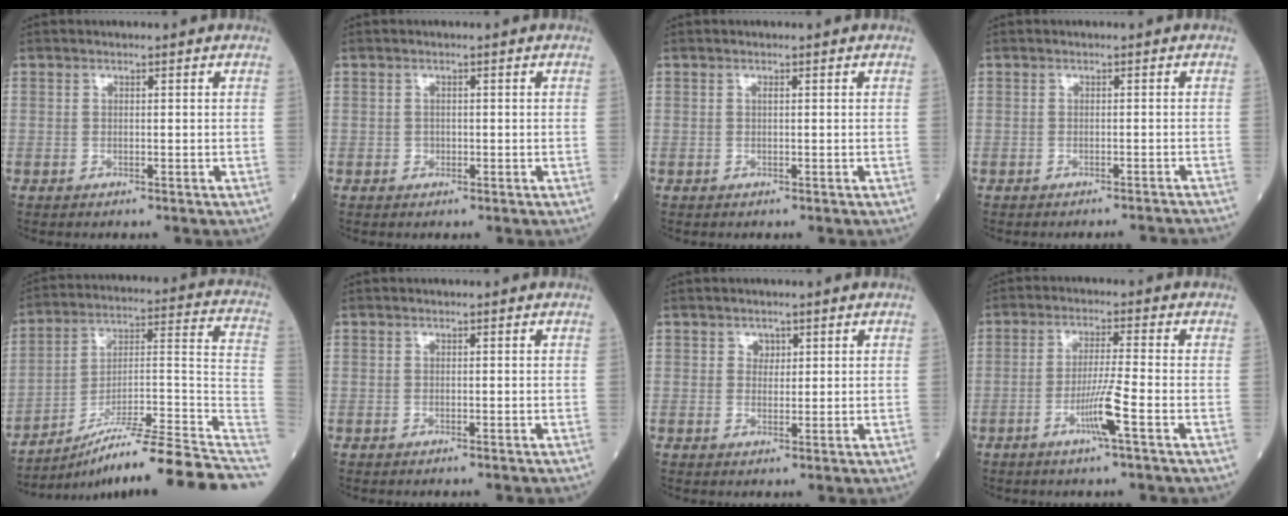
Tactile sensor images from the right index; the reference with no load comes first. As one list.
[{"total": 0.6, "force": [-0.2, 0.6, 0.1], "torque": [0.001, 0.004, -0.005]}, {"total": 0.0}, {"total": 4.6, "force": [-4.5, -0.6, 0.8], "torque": [-0.011, -0.012, -0.048]}, {"total": 23.0, "force": [-17.8, 0.0, 14.7], "torque": [-0.160, 0.016, -0.281]}, {"total": 0.9, "force": [-0.8, -0.1, 0.4], "torque": [-0.008, -0.001, -0.011]}, {"total": 1.5, "force": [0.7, 1.2, 0.5], "torque": [-0.001, -0.002, 0.009]}, {"total": 5.5, "force": [-2.4, -1.0, 4.8], "torque": [-0.094, -0.009, -0.049]}]